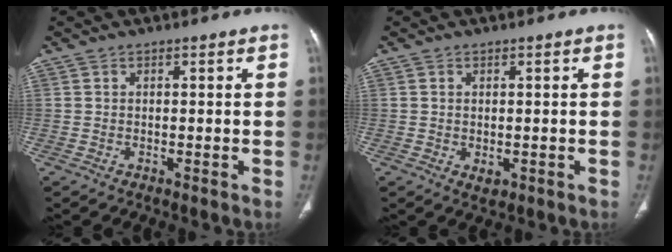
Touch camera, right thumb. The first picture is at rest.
{"total": 1.7, "force": [-0.3, 1.2, 1.2], "torque": [-0.016, -0.004, 0.001]}